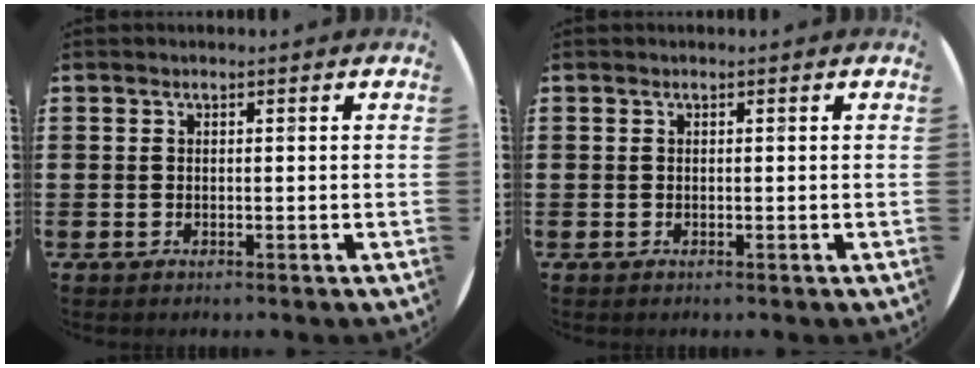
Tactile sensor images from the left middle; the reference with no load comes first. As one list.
[{"total": 0.0}]